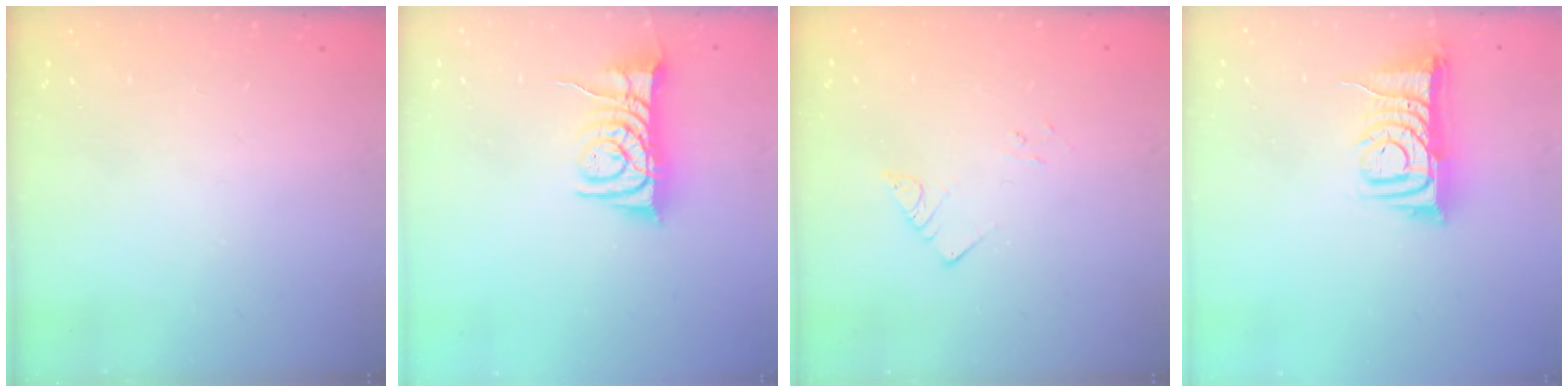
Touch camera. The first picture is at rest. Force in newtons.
{"total": 9.1, "press": 9.1, "slide": 0.5}
{"total": 2.9, "press": 2.9, "slide": 0.4}
{"total": 8.5, "press": 8.4, "slide": 0.4}